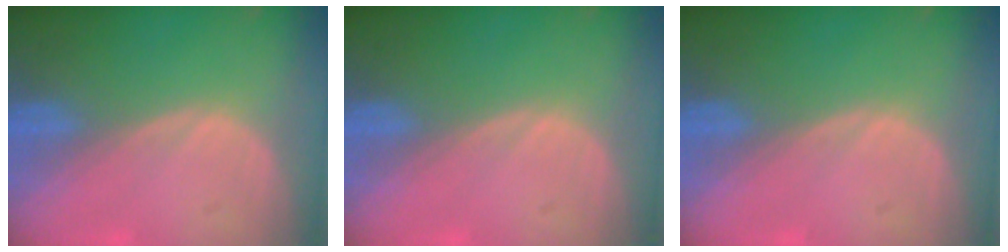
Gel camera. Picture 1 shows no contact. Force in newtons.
{"total": 0.0}
{"total": 0.0}